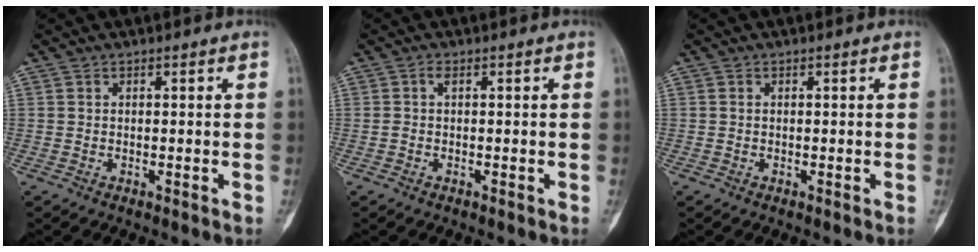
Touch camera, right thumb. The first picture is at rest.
{"total": 1.0, "force": [0.0, 0.5, 0.8], "torque": [-0.018, 0.007, -0.002]}
{"total": 0.0}